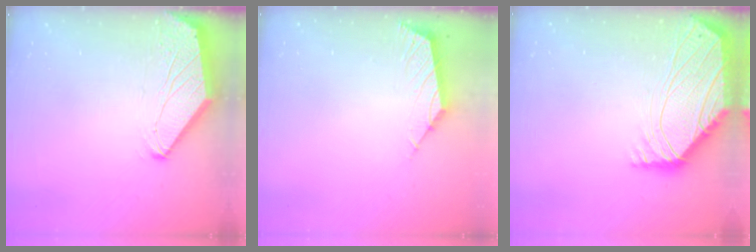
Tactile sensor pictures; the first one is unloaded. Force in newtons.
{"total": 3.0, "press": 2.9, "slide": 0.8}
{"total": 1.3, "press": 1.2, "slide": 0.4}